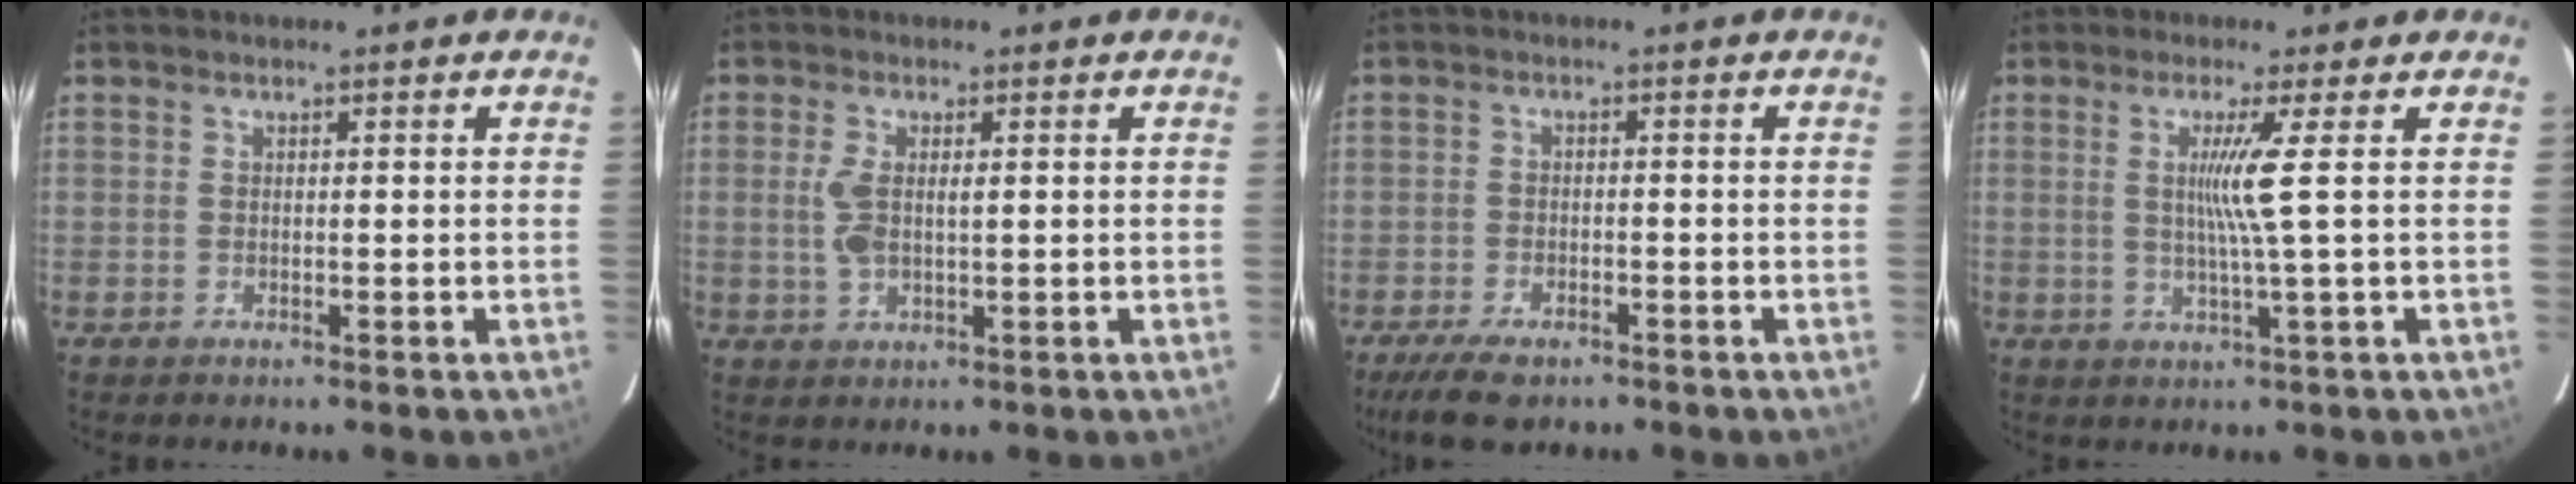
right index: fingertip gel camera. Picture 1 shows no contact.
{"total": 3.8, "force": [0.4, 1.4, 3.5], "torque": [-0.079, 0.001, 0.012]}
{"total": 6.0, "force": [-4.5, 2.3, 3.4], "torque": [-0.062, -0.009, -0.072]}
{"total": 5.0, "force": [0.8, -1.8, 4.6], "torque": [-0.088, -0.008, 0.018]}